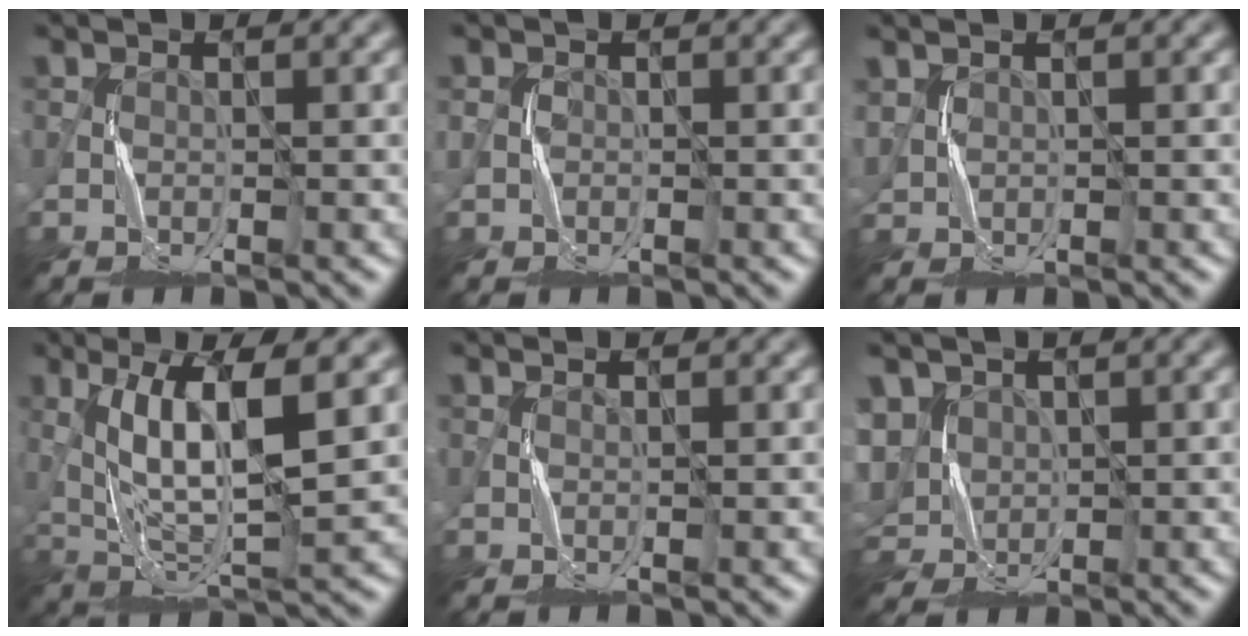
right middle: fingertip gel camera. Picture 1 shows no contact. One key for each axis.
{"total": 1.2, "fx": -0.1, "fy": 1.2, "fz": 0.2, "tx": -0.005, "ty": -0.001, "tz": -0.002}
{"total": 1.0, "fx": 0.8, "fy": 0.7, "fz": 0.1, "tx": -0.009, "ty": 0.003, "tz": 0.023}
{"total": 7.9, "fx": 1.9, "fy": 1.7, "fz": 7.5, "tx": -0.147, "ty": -0.002, "tz": 0.044}
{"total": 0.6, "fx": 0.4, "fy": -0.4, "fz": 0.1, "tx": -0.009, "ty": -0.001, "tz": 0.004}
{"total": 5.8, "fx": 1.5, "fy": 4.7, "fz": 3.0, "tx": -0.097, "ty": 0.016, "tz": 0.037}